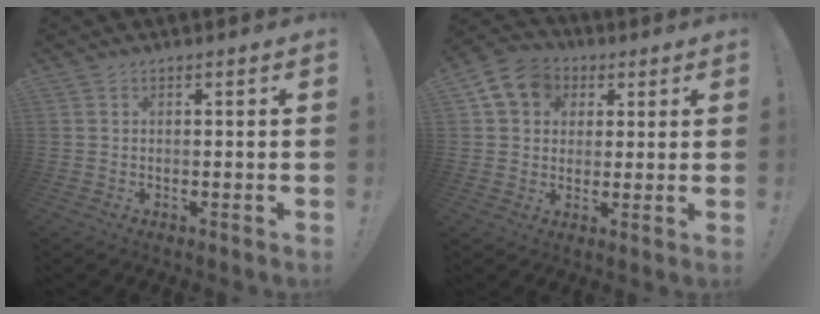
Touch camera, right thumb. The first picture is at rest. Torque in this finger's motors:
{"motor_torque": [-0.13, 0.64, 0.05, 0.03, 0.12]}